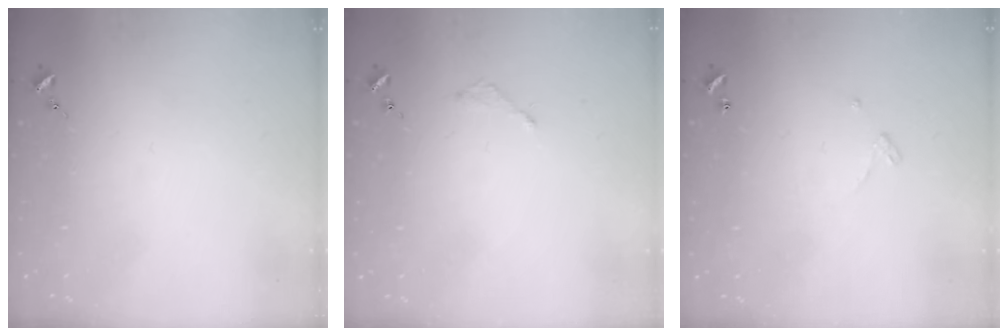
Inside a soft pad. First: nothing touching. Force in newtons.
{"total": 2.0, "press": 2.0, "slide": 0.3}
{"total": 3.2, "press": 3.2, "slide": 0.2}